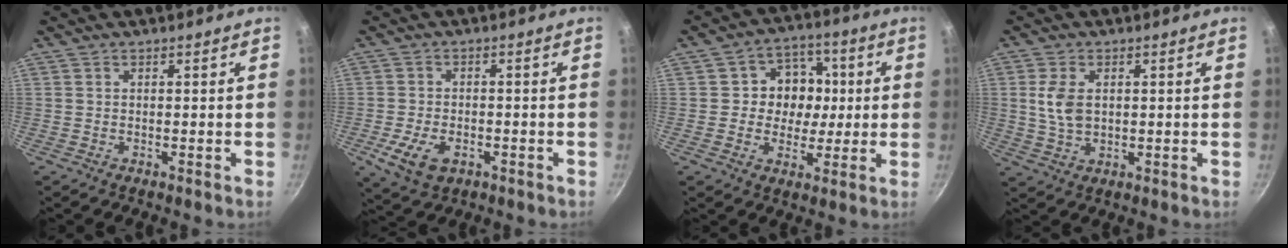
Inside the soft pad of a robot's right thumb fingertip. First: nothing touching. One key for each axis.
{"total": 7.4, "fx": -2.9, "fy": 4.5, "fz": 5.1, "tx": -0.097, "ty": 0.004, "tz": -0.045}
{"total": 10.5, "fx": 0.8, "fy": 9.4, "fz": 4.7, "tx": -0.024, "ty": 0.005, "tz": 0.001}
{"total": 6.1, "fx": 1.0, "fy": 3.9, "fz": 4.6, "tx": -0.087, "ty": -0.004, "tz": 0.022}